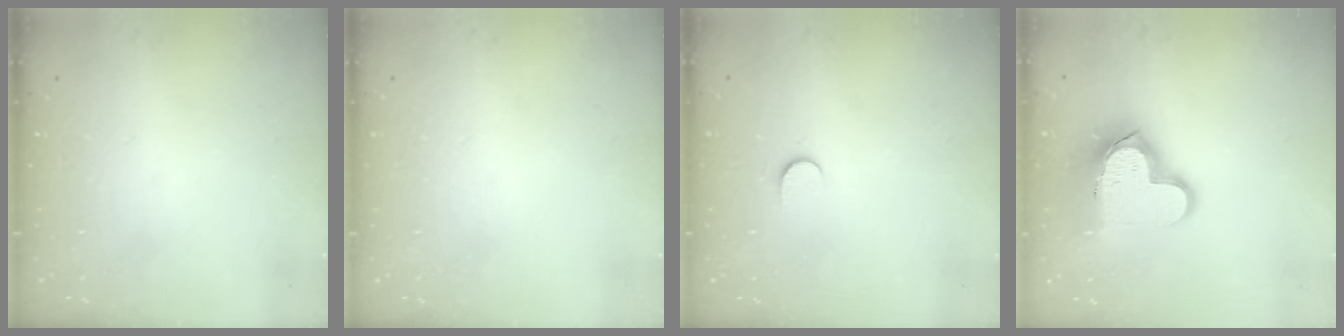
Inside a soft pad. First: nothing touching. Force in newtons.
{"total": 0.0}
{"total": 3.9, "press": 3.9, "slide": 0.5}
{"total": 15.5, "press": 15.5, "slide": 1.3}